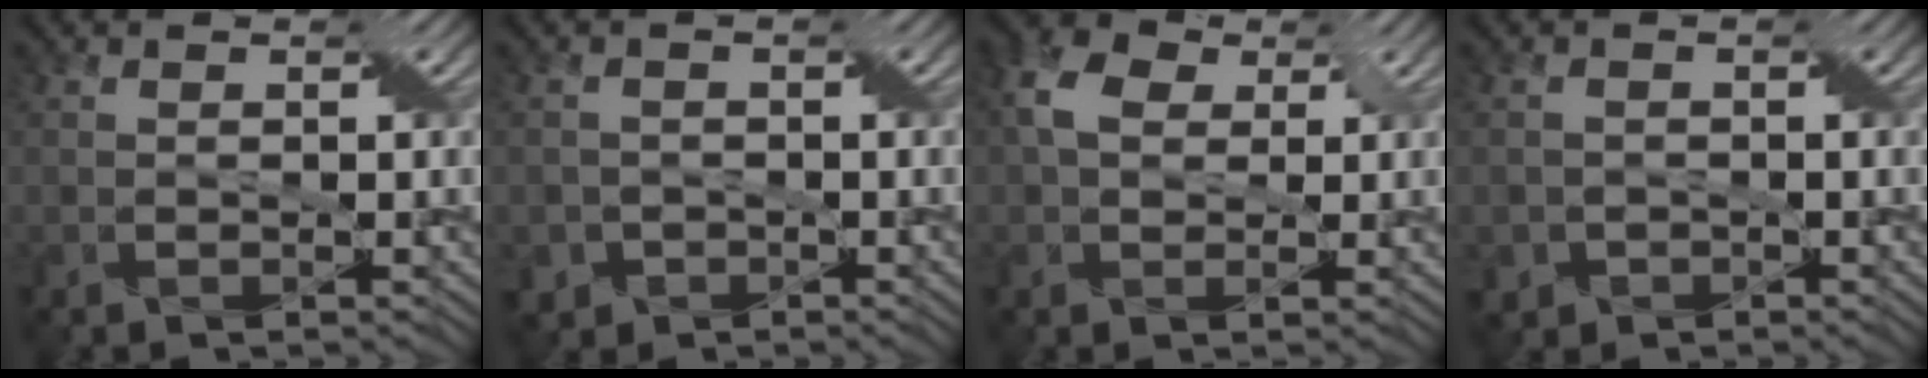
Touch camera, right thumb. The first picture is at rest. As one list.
[{"total": 2.4, "force": [-1.3, 2.0, 0.3], "torque": [-0.004, -0.002, -0.023]}, {"total": 5.0, "force": [1.4, 3.5, 3.4], "torque": [-0.079, 0.012, 0.019]}, {"total": 2.0, "force": [-1.0, 1.7, 0.1], "torque": [-0.005, -0.006, -0.018]}]